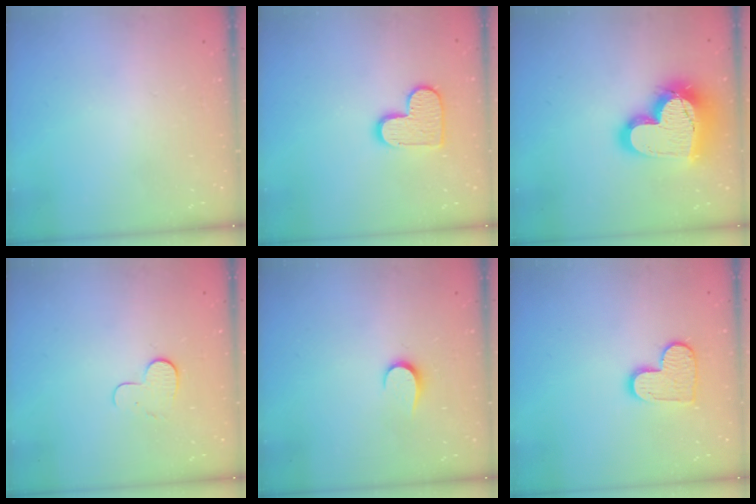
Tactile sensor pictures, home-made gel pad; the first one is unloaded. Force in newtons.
{"total": 11.4, "press": 11.3, "slide": 0.6}
{"total": 23.1, "press": 23.0, "slide": 1.8}
{"total": 6.3, "press": 6.3, "slide": 0.5}
{"total": 5.0, "press": 5.0, "slide": 0.5}
{"total": 9.6, "press": 9.6, "slide": 0.6}